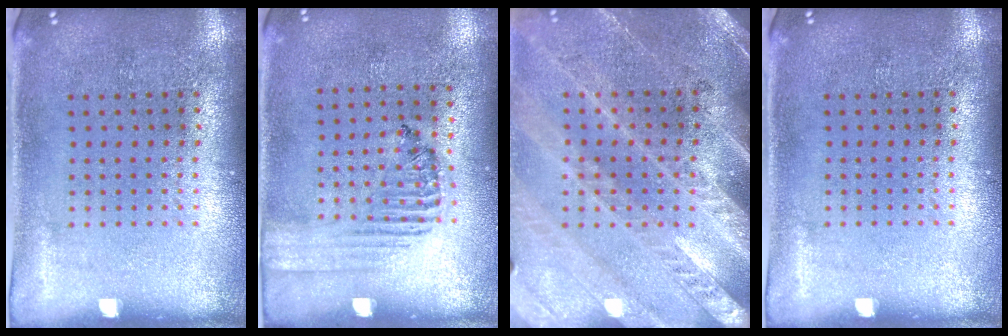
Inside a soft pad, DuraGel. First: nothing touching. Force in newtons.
{"total": 1.4, "press": 1.1, "slide": 0.9}
{"total": 3.0, "press": 2.7, "slide": 1.2}
{"total": 0.0}